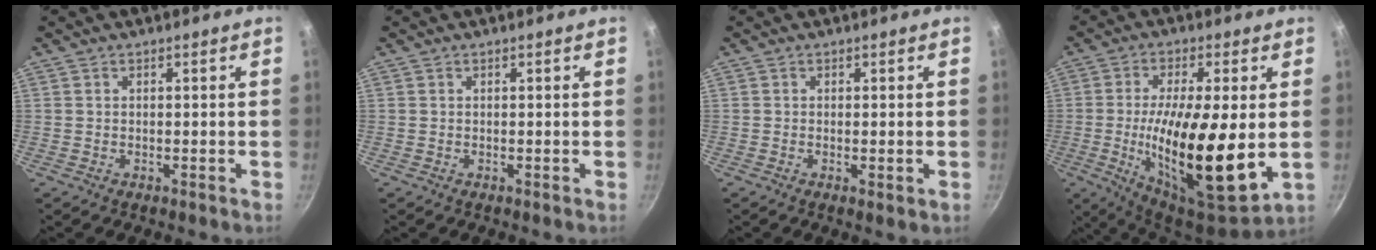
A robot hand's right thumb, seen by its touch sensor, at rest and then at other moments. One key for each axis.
{"total": 0.0}
{"total": 1.5, "fx": -0.3, "fy": 0.3, "fz": 1.4, "tx": -0.026, "ty": -0.005, "tz": -0.005}
{"total": 20.6, "fx": -1.4, "fy": 6.2, "fz": 19.6, "tx": -0.333, "ty": -0.017, "tz": -0.022}